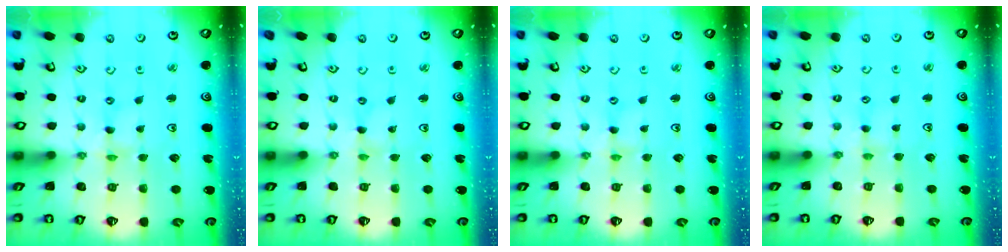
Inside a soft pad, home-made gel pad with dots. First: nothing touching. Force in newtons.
{"total": 0.0}
{"total": 1.2, "press": 1.1, "slide": 0.2}
{"total": 3.2, "press": 3.2, "slide": 0.4}